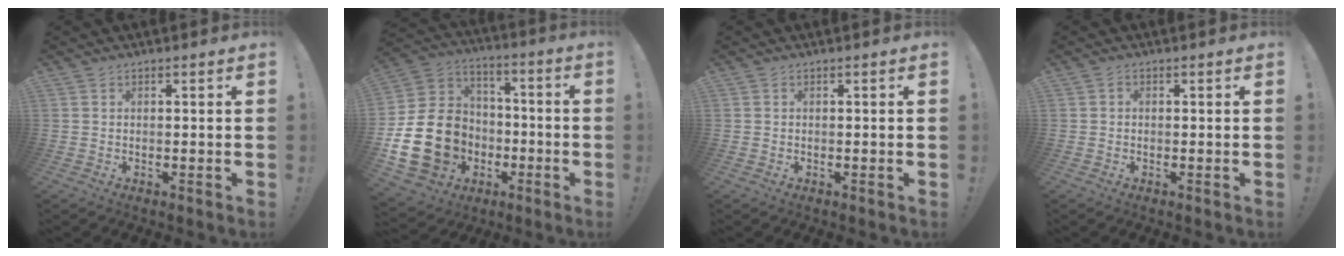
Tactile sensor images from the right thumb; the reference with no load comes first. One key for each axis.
{"total": 22.7, "fx": -5.1, "fy": 18.7, "fz": 11.9, "tx": -0.232, "ty": 0.035, "tz": -0.045}
{"total": 0.0}
{"total": 0.7, "fx": -0.6, "fy": 0.3, "fz": 0.2, "tx": -0.012, "ty": 0.004, "tz": -0.009}